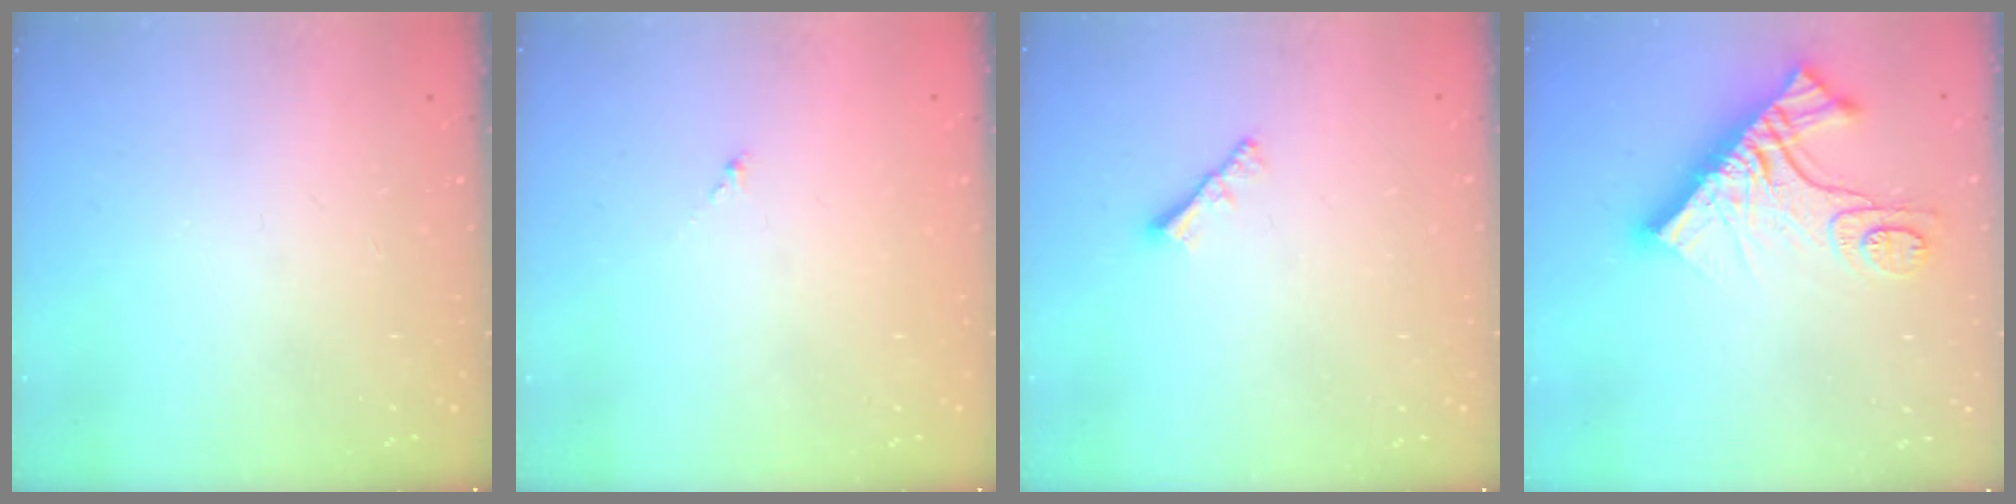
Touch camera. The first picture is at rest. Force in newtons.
{"total": 0.0}
{"total": 2.2, "press": 2.1, "slide": 0.6}
{"total": 16.3, "press": 16.3, "slide": 1.4}